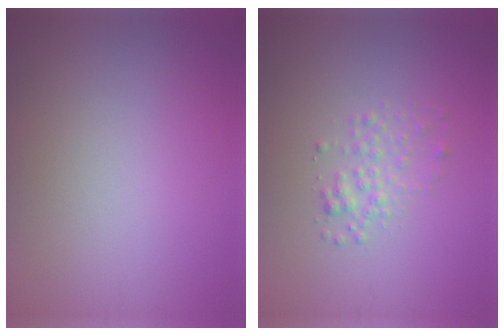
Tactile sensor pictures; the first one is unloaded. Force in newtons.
{"total": 1.8, "press": 1.8, "slide": 0.1}